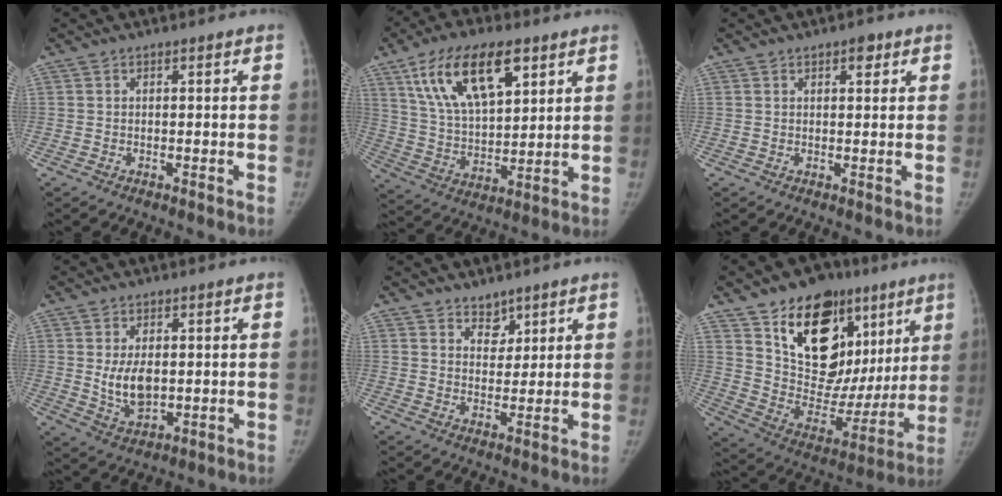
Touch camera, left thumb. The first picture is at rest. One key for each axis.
{"total": 17.8, "fx": 9.0, "fy": 8.2, "fz": 13.1, "tx": -0.205, "ty": -0.024, "tz": 0.168}
{"total": 2.4, "fx": 1.4, "fy": 1.1, "fz": 1.6, "tx": -0.013, "ty": -0.004, "tz": 0.018}
{"total": 7.1, "fx": 0.5, "fy": 4.3, "fz": 5.7, "tx": -0.090, "ty": -0.014, "tz": 0.020}
{"total": 3.9, "fx": 2.9, "fy": 2.4, "fz": 1.0, "tx": 0.009, "ty": -0.023, "tz": 0.050}
{"total": 26.7, "fx": 13.0, "fy": 16.7, "fz": 16.3, "tx": -0.185, "ty": -0.014, "tz": 0.221}